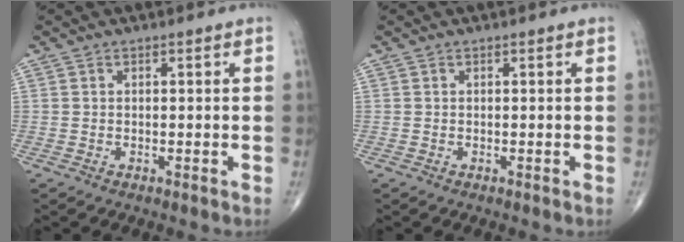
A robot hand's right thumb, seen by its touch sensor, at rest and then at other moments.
{"total": 0.0}